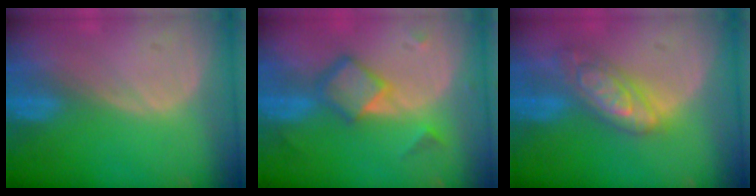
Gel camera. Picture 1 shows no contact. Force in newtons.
{"total": 6.6, "press": 5.7, "slide": 3.3}
{"total": 7.2, "press": 7.2, "slide": 0.6}